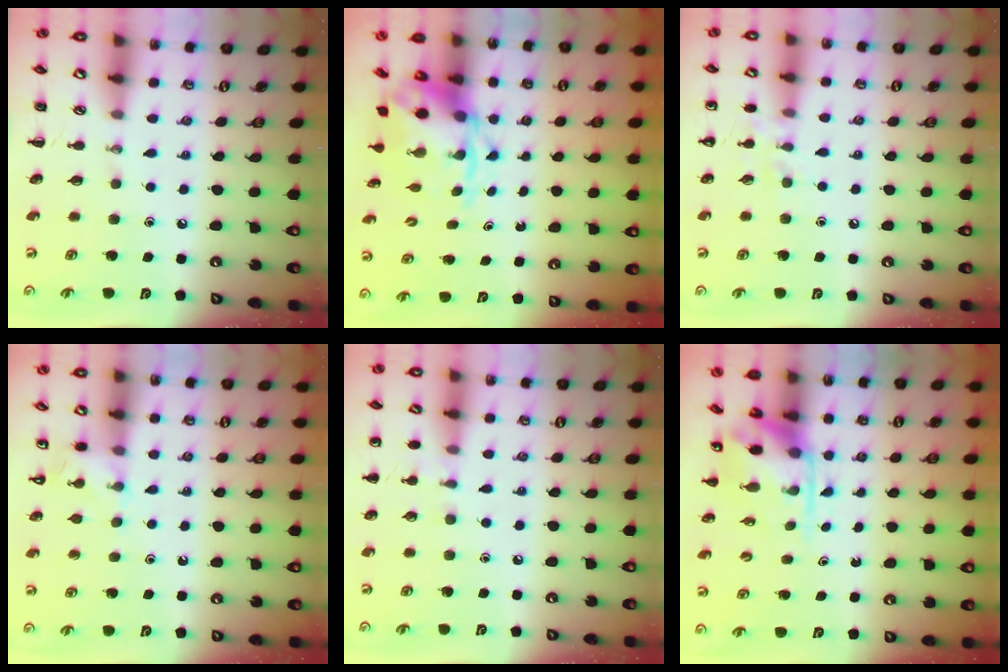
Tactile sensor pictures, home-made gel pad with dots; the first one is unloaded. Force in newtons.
{"total": 4.5, "press": 4.4, "slide": 1.1}
{"total": 6.9, "press": 6.7, "slide": 1.8}
{"total": 4.7, "press": 4.4, "slide": 1.6}
{"total": 5.9, "press": 5.7, "slide": 1.7}
{"total": 3.7, "press": 3.7, "slide": 0.6}